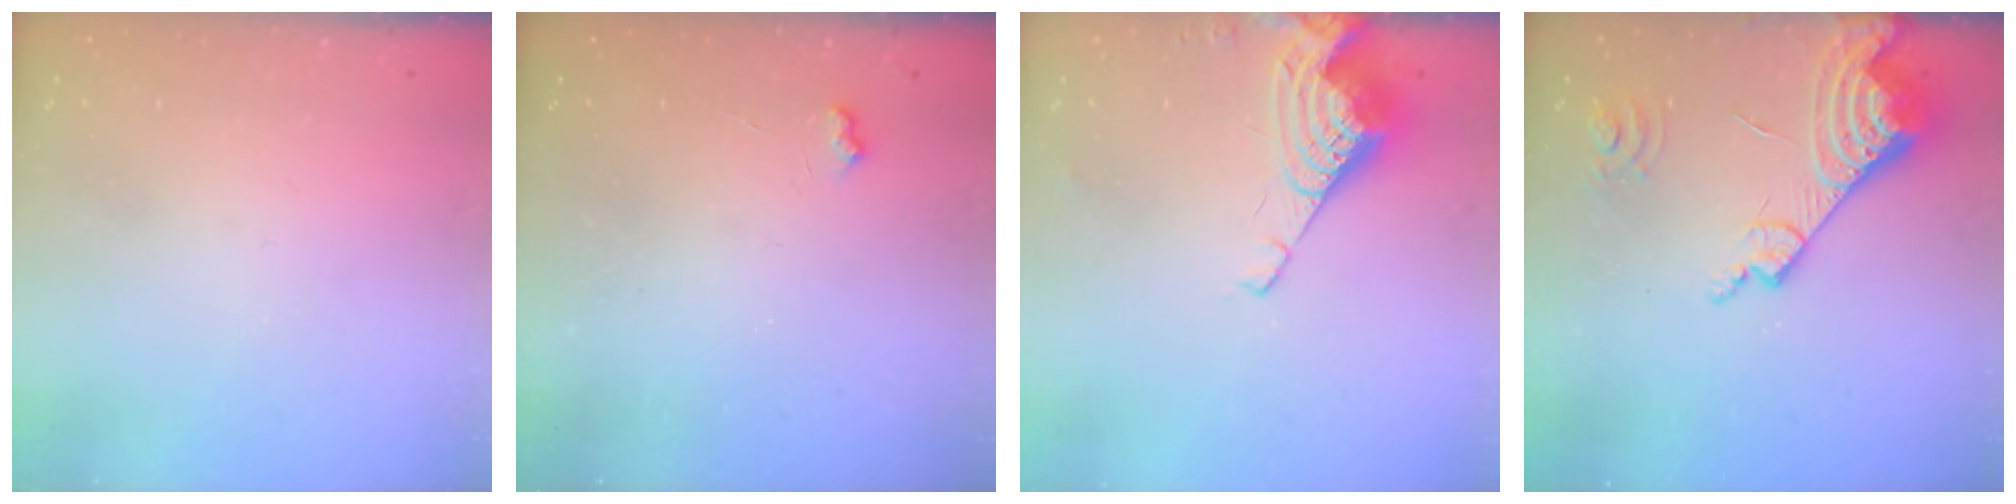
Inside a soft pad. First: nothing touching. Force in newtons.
{"total": 3.2, "press": 3.2, "slide": 0.5}
{"total": 9.8, "press": 9.7, "slide": 1.2}
{"total": 15.0, "press": 14.9, "slide": 1.6}